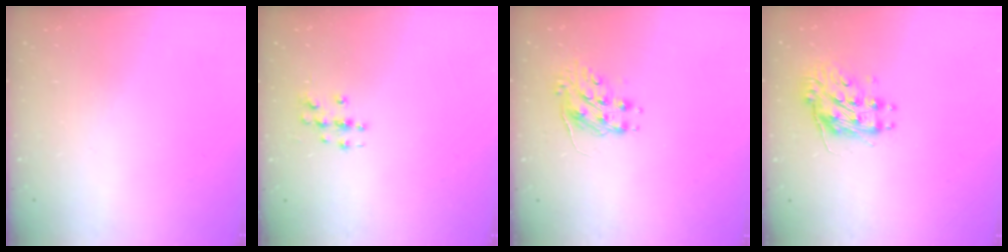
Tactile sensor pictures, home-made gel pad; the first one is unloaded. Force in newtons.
{"total": 3.1, "press": 3.1, "slide": 0.2}
{"total": 8.5, "press": 8.4, "slide": 0.6}
{"total": 10.4, "press": 10.4, "slide": 0.8}